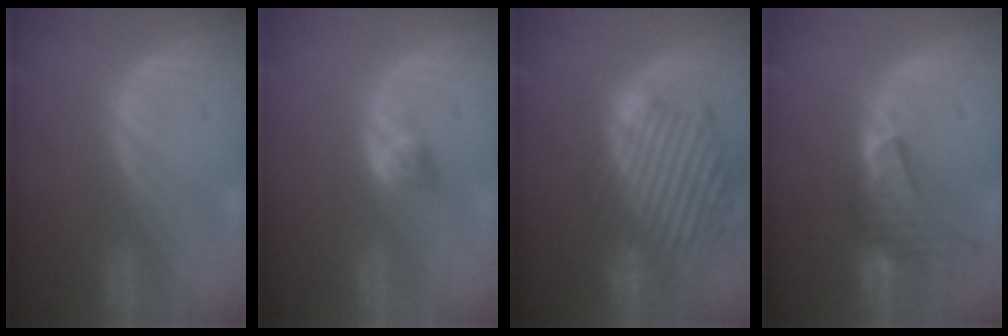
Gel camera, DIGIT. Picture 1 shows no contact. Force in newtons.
{"total": 2.7, "press": 2.4, "slide": 1.2}
{"total": 13.8, "press": 11.8, "slide": 7.2}
{"total": 9.1, "press": 8.3, "slide": 3.8}